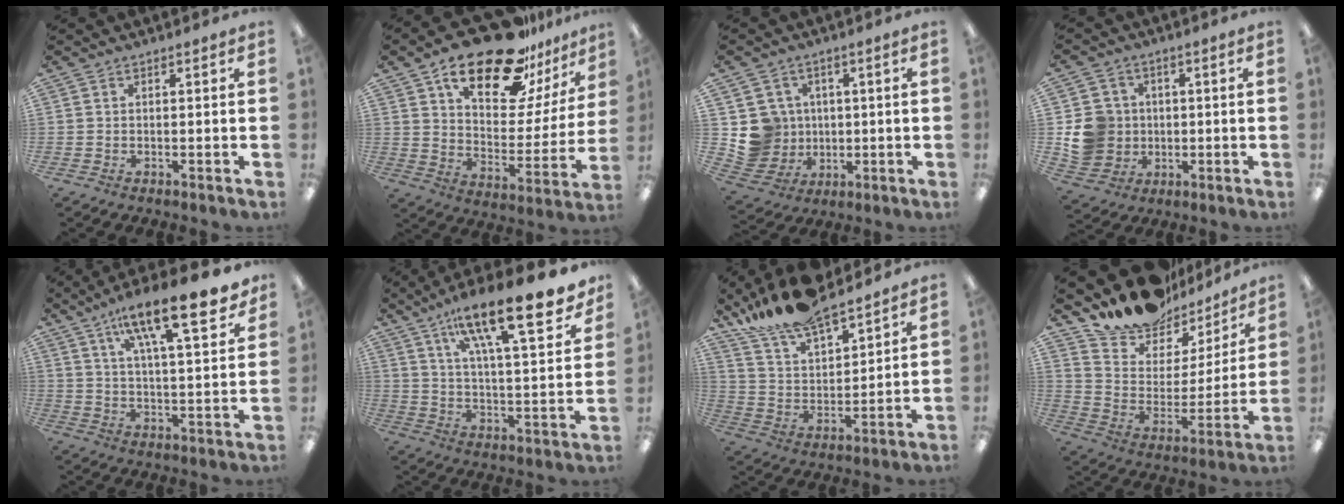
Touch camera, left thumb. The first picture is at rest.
{"total": 24.8, "force": [17.4, 10.2, 14.4], "torque": [-0.226, -0.106, 0.296]}
{"total": 8.8, "force": [1.4, 8.7, 1.0], "torque": [-0.042, -0.006, 0.039]}
{"total": 10.0, "force": [0.2, 9.6, 2.8], "torque": [-0.071, 0.010, 0.016]}
{"total": 17.5, "force": [11.6, 4.6, 12.2], "torque": [-0.197, -0.061, 0.184]}
{"total": 21.6, "force": [15.0, 5.7, 14.4], "torque": [-0.228, -0.093, 0.243]}
{"total": 16.4, "force": [14.3, 4.9, 6.5], "torque": [-0.142, -0.086, 0.260]}
{"total": 15.5, "force": [14.1, 6.0, 2.0], "torque": [-0.054, -0.126, 0.249]}